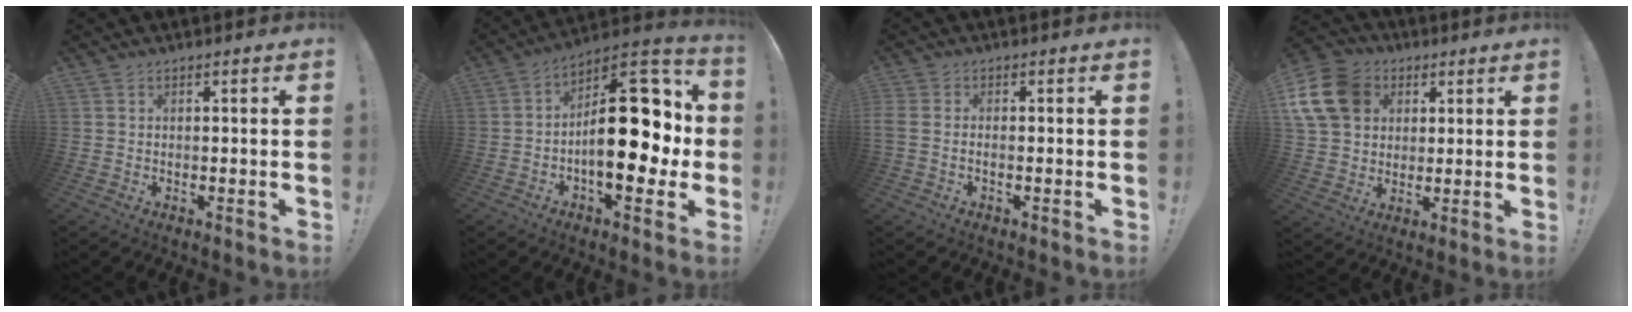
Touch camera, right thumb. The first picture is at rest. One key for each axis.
{"total": 24.5, "fx": -0.6, "fy": 12.6, "fz": 21.0, "tx": -0.292, "ty": 0.006, "tz": 0.000}
{"total": 2.3, "fx": -0.9, "fy": 1.0, "fz": 1.9, "tx": -0.043, "ty": 0.002, "tz": -0.015}
{"total": 15.8, "fx": 4.9, "fy": 12.7, "fz": 8.1, "tx": -0.147, "ty": -0.013, "tz": 0.102}